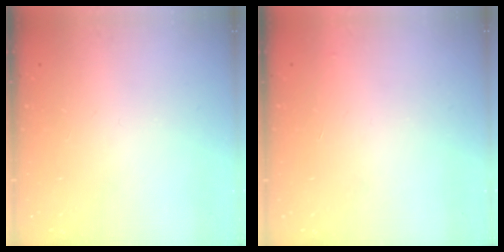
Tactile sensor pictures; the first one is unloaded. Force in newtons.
{"total": 2.9, "press": 2.9, "slide": 0.1}